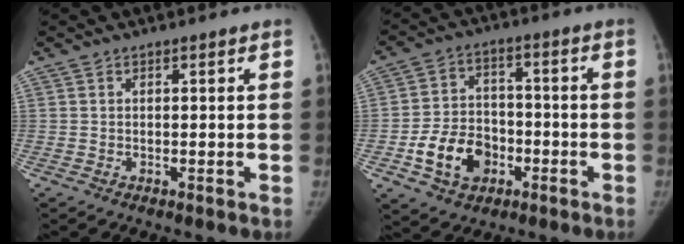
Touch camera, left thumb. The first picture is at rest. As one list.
[{"total": 12.3, "force": [-4.8, 9.3, 6.5], "torque": [-0.081, 0.028, -0.082]}]